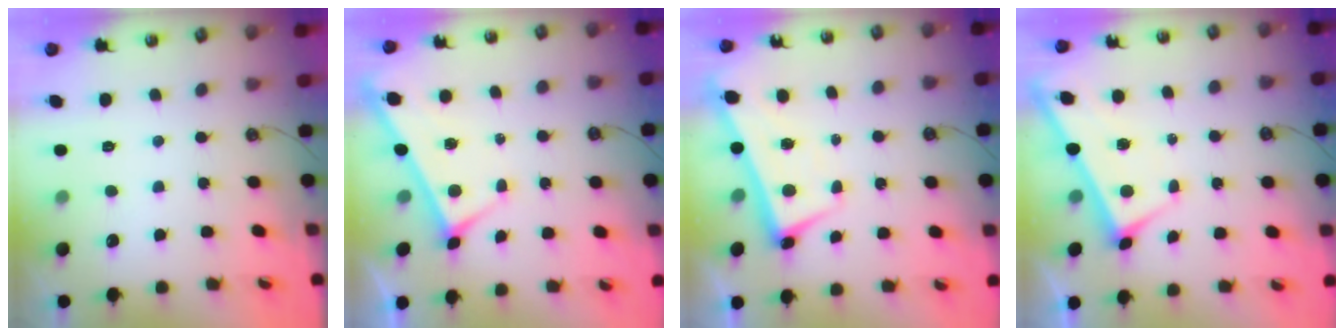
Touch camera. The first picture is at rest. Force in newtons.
{"total": 3.9, "press": 3.9, "slide": 0.3}
{"total": 2.4, "press": 2.3, "slide": 0.7}
{"total": 3.0, "press": 3.0, "slide": 0.0}